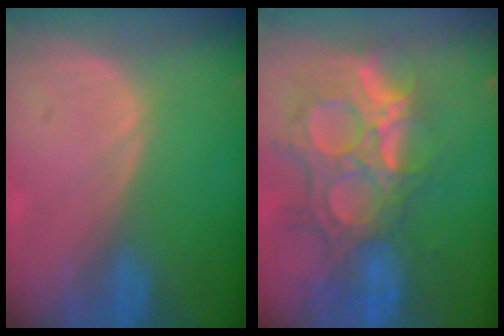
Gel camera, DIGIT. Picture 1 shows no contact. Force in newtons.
{"total": 13.4, "press": 11.4, "slide": 7.0}